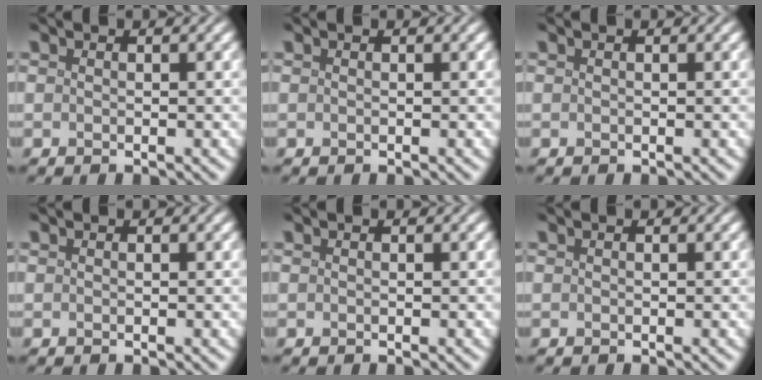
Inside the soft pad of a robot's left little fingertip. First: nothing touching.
{"total": 0.0}
{"total": 0.0}
{"total": 0.0}
{"total": 0.0}
{"total": 0.0}